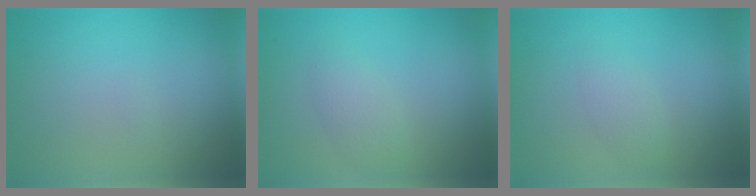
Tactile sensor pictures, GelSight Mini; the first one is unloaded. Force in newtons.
{"total": 1.7, "press": 1.7, "slide": 0.0}
{"total": 1.3, "press": 1.3, "slide": 0.0}